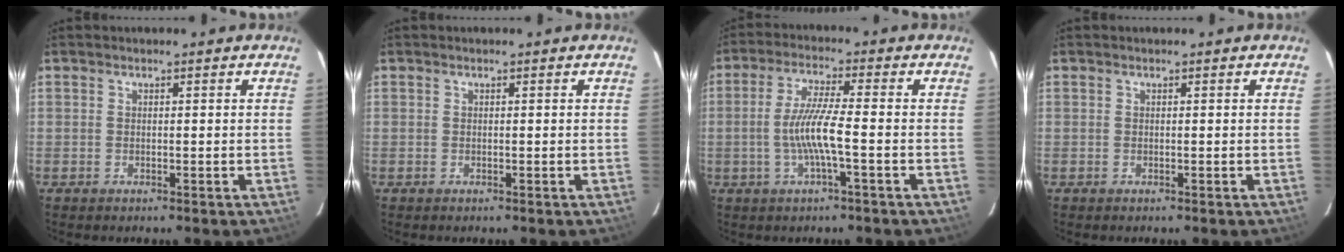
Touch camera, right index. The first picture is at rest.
{"total": 0.0}
{"total": 7.4, "force": [-2.0, -0.1, 7.2], "torque": [-0.143, -0.002, -0.036]}
{"total": 0.0}